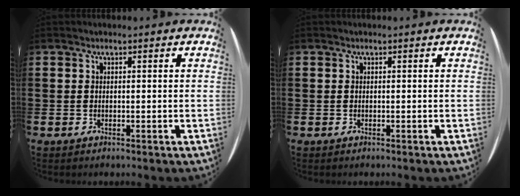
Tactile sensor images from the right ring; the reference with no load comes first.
{"total": 0.0}